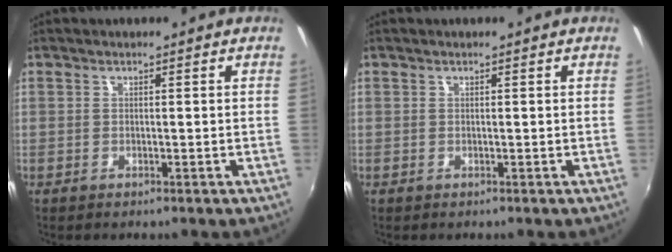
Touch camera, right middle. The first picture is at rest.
{"total": 0.0}